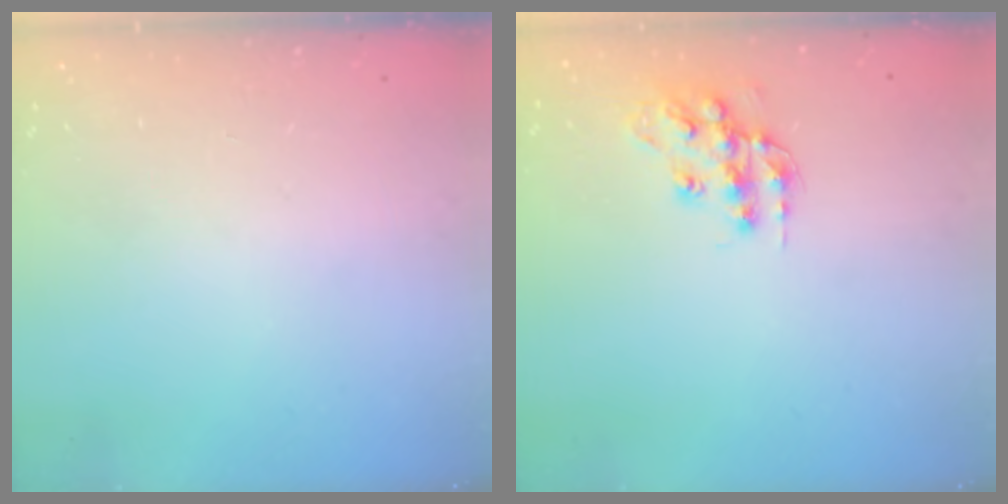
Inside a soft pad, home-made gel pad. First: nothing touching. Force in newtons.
{"total": 12.5, "press": 12.5, "slide": 0.9}